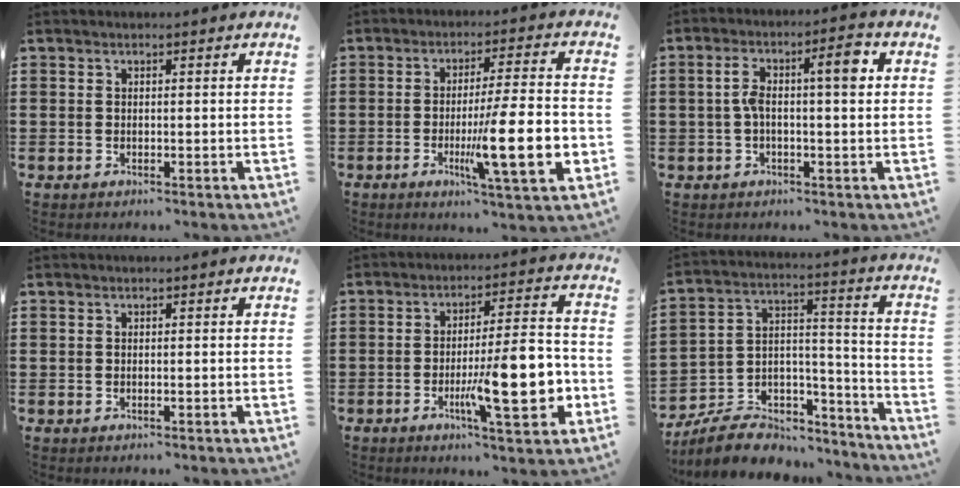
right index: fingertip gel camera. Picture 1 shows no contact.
{"total": 14.6, "force": [-3.3, 2.4, 14.0], "torque": [-0.231, -0.012, -0.053]}
{"total": 7.0, "force": [0.9, 2.0, 6.7], "torque": [-0.122, 0.009, 0.009]}
{"total": 0.0}
{"total": 14.7, "force": [-3.6, 4.1, 13.6], "torque": [-0.197, -0.009, -0.059]}
{"total": 8.0, "force": [-6.5, 3.9, 2.5], "torque": [-0.055, 0.015, -0.123]}